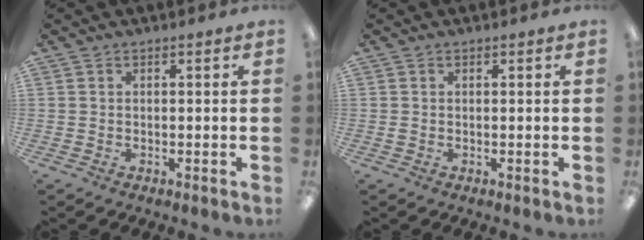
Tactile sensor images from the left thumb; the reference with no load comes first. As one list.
[{"total": 0.6, "force": [0.0, 0.6, 0.3], "torque": [-0.006, 0.004, -0.002]}]